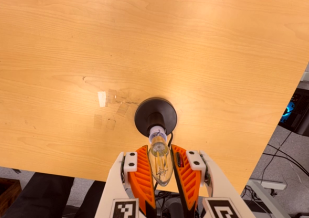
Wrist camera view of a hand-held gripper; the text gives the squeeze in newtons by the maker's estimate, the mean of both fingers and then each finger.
{"total": 12.5, "left": 13.0, "right": 12.0}